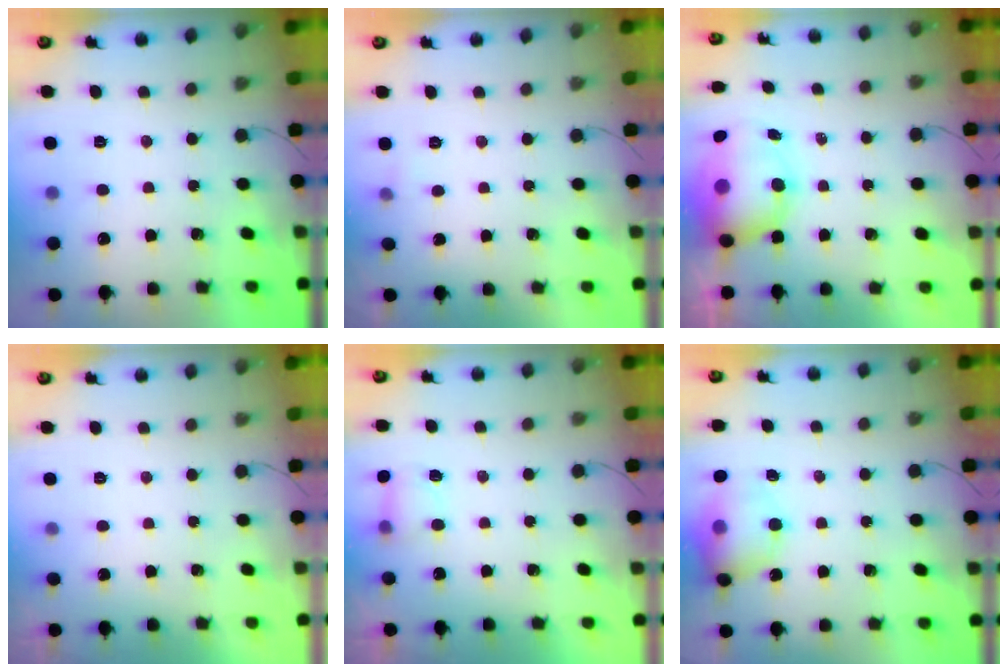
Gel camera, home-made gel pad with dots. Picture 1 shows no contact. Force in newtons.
{"total": 2.6, "press": 2.4, "slide": 1.0}
{"total": 10.9, "press": 10.7, "slide": 2.1}
{"total": 0.0}
{"total": 5.3, "press": 5.1, "slide": 1.3}
{"total": 14.0, "press": 13.8, "slide": 2.4}